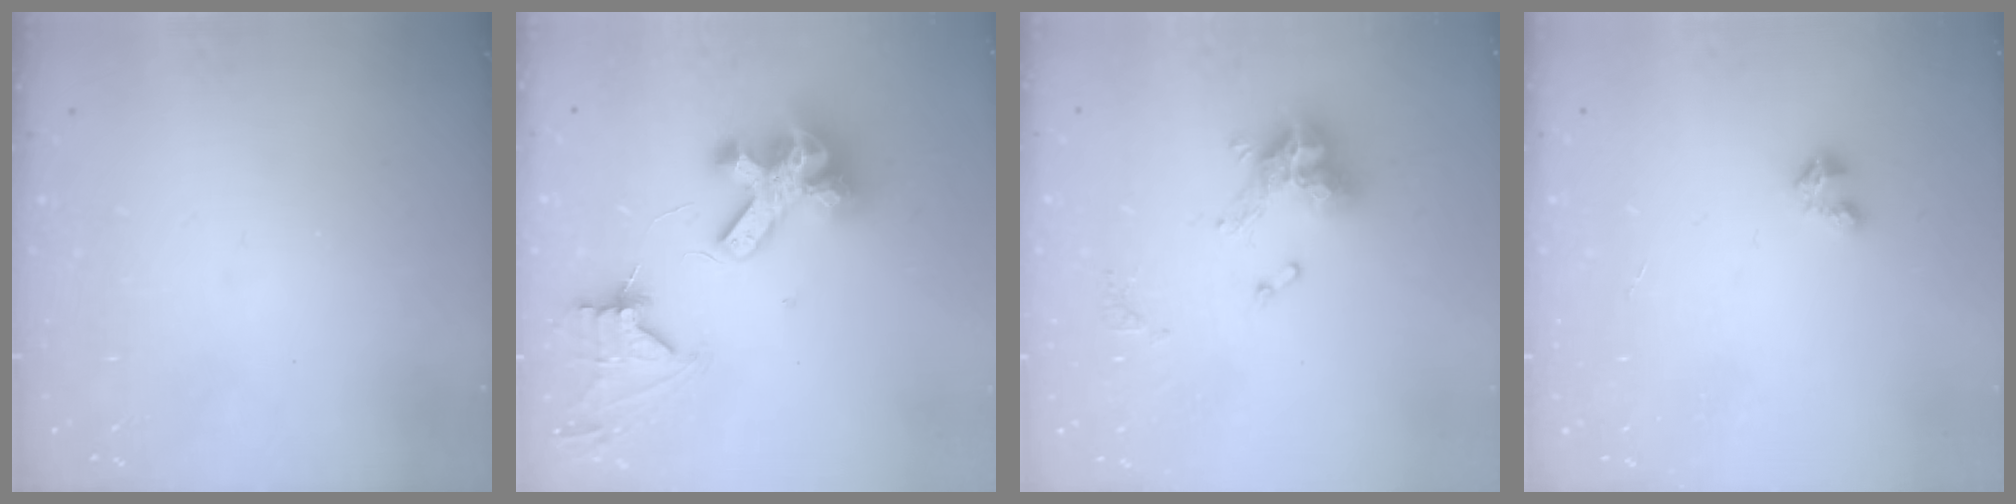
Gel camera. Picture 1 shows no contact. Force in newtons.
{"total": 15.0, "press": 14.9, "slide": 1.8}
{"total": 11.0, "press": 10.9, "slide": 0.8}
{"total": 1.6, "press": 1.6, "slide": 0.2}